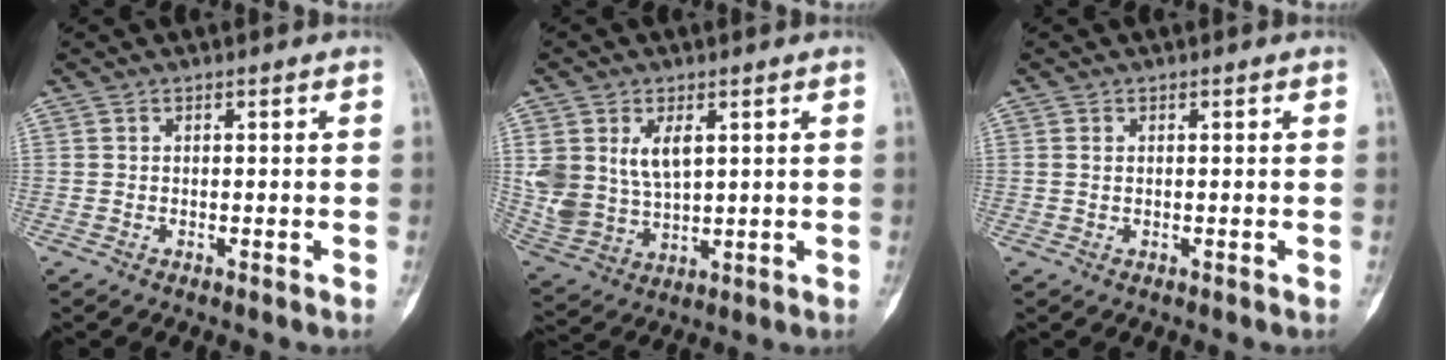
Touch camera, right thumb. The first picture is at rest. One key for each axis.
{"total": 10.2, "fx": 3.1, "fy": 6.4, "fz": 7.3, "tx": -0.135, "ty": -0.012, "tz": 0.077}
{"total": 0.7, "fx": 0.2, "fy": 0.4, "fz": 0.5, "tx": -0.014, "ty": 0.002, "tz": 0.006}